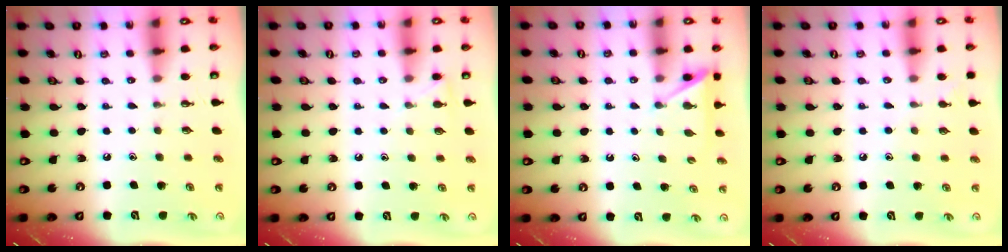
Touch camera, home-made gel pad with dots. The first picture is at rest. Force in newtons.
{"total": 4.0, "press": 4.0, "slide": 0.5}
{"total": 4.6, "press": 4.6, "slide": 0.4}
{"total": 6.1, "press": 6.1, "slide": 0.6}